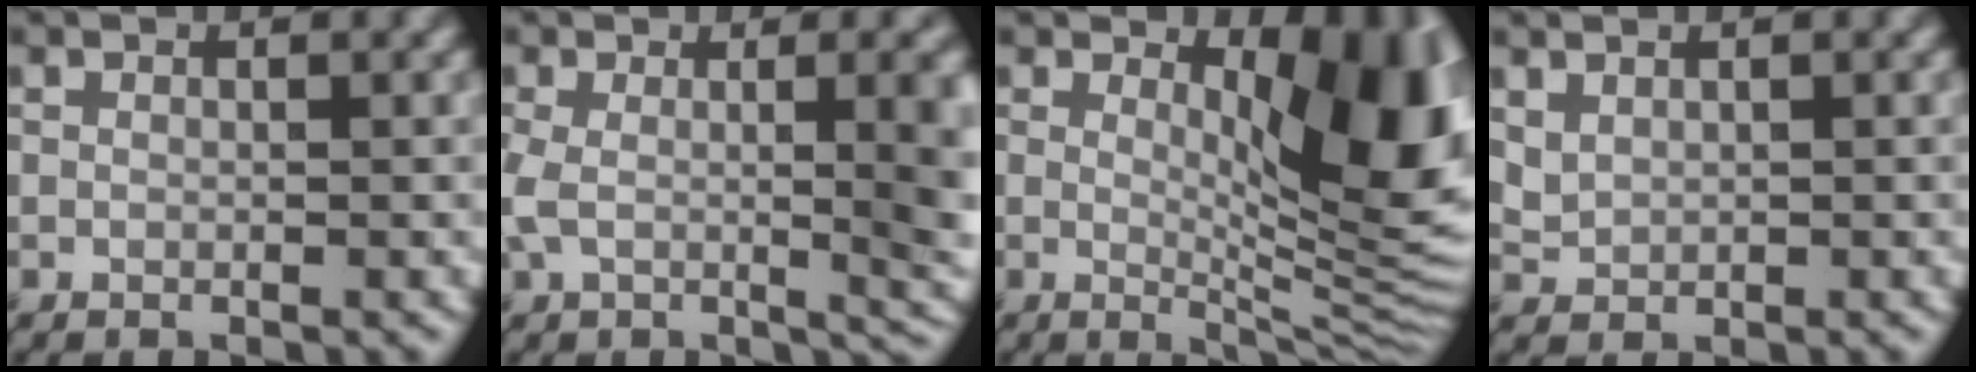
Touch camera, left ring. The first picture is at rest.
{"total": 9.4, "force": [0.0, 3.9, 8.5], "torque": [-0.139, -0.013, 0.004]}
{"total": 11.0, "force": [2.4, 4.5, 9.7], "torque": [-0.108, -0.005, 0.039]}
{"total": 1.1, "force": [0.8, 0.7, 0.4], "torque": [-0.011, -0.002, 0.022]}